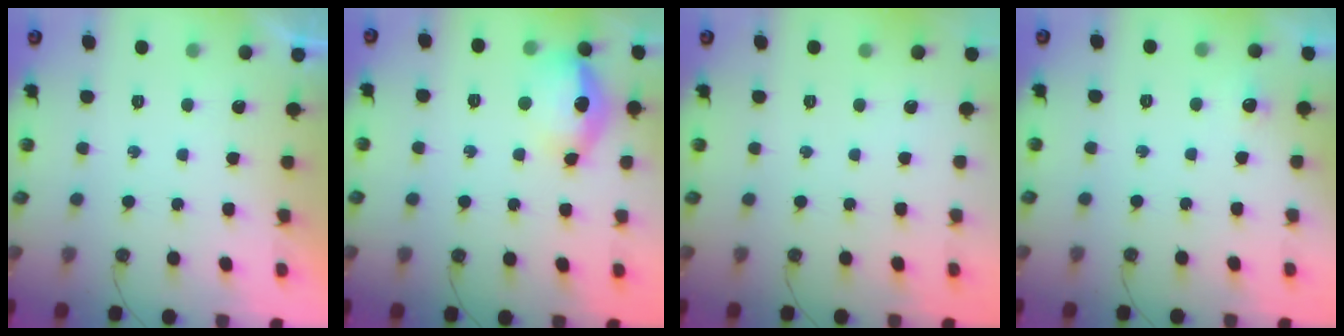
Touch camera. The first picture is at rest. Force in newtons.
{"total": 14.2, "press": 14.1, "slide": 1.7}
{"total": 0.0}
{"total": 4.9, "press": 4.8, "slide": 1.1}